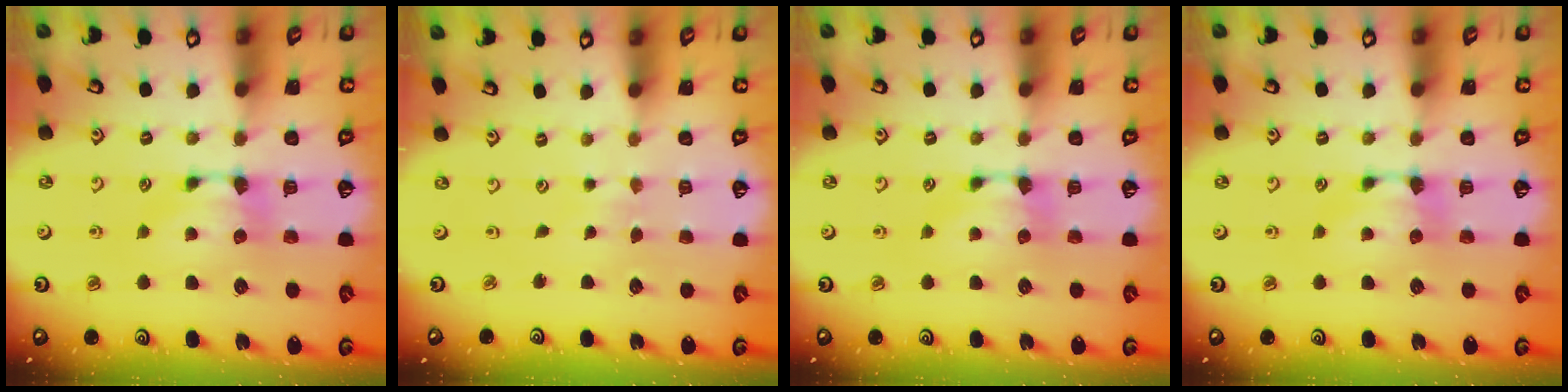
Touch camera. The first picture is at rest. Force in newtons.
{"total": 4.3, "press": 4.3, "slide": 0.0}
{"total": 0.0}
{"total": 0.0}